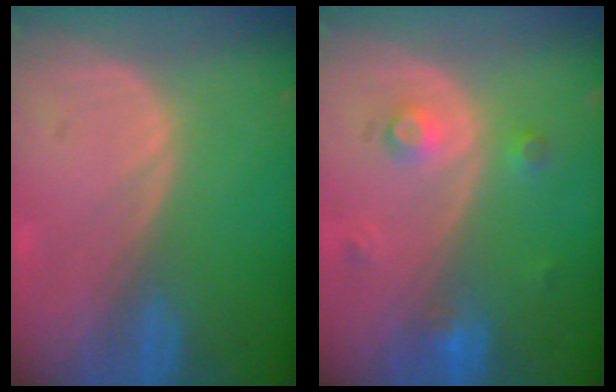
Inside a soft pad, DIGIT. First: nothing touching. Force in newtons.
{"total": 3.4, "press": 3.0, "slide": 1.6}